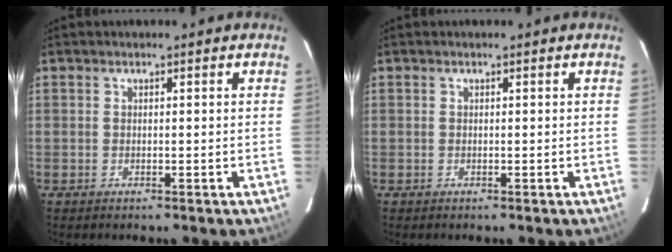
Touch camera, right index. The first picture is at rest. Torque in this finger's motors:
{"motor_torque": [0.00, 0.00, 0.00, 0.00]}